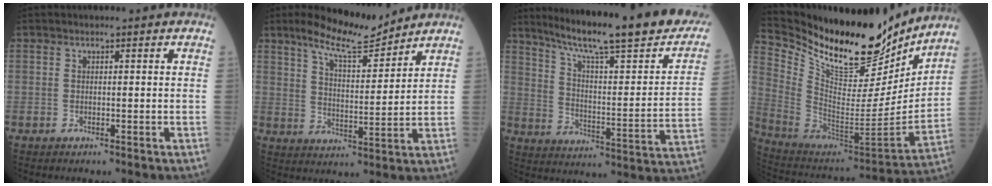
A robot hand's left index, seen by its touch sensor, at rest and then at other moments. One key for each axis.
{"total": 9.0, "fx": 8.0, "fy": 1.0, "fz": 4.1, "tx": -0.080, "ty": -0.004, "tz": 0.142}
{"total": 25.8, "fx": 21.2, "fy": 2.1, "fz": 14.5, "tx": -0.224, "ty": -0.042, "tz": 0.291}
{"total": 22.5, "fx": 19.4, "fy": 6.1, "fz": 9.7, "tx": -0.185, "ty": -0.040, "tz": 0.324}